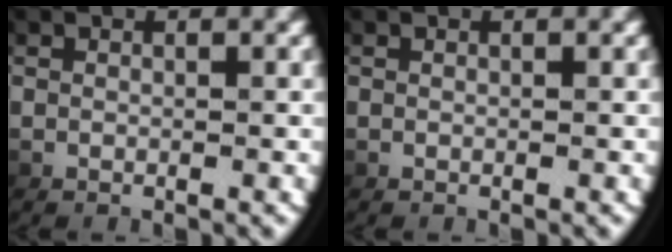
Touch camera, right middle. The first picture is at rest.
{"total": 0.0}